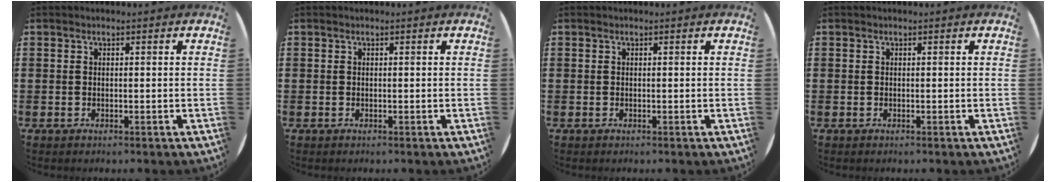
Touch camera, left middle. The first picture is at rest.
{"total": 0.0}
{"total": 0.0}
{"total": 0.0}